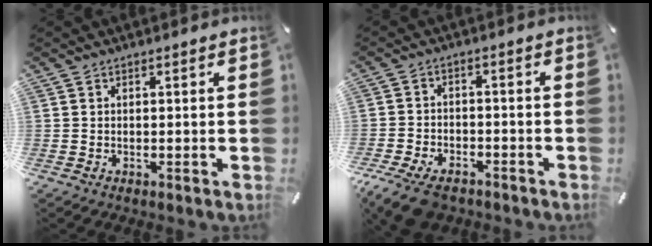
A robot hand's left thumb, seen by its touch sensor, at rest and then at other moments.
{"total": 7.9, "force": [-5.7, 4.1, 3.7], "torque": [-0.081, 0.024, -0.106]}